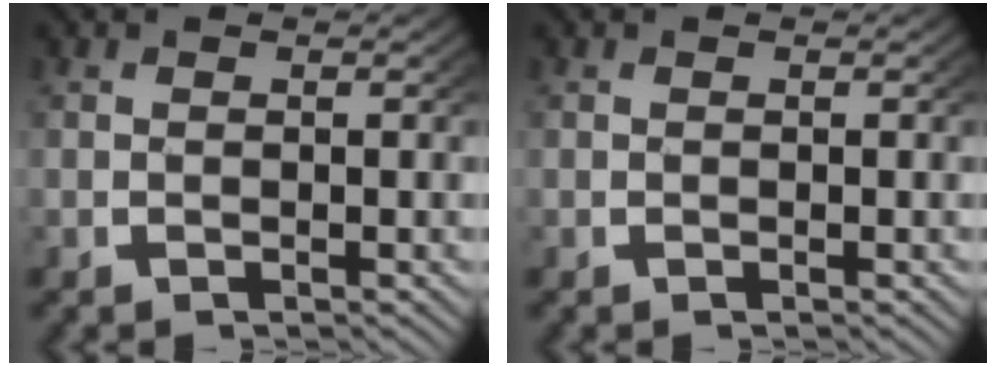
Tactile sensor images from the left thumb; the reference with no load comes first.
{"total": 0.0}